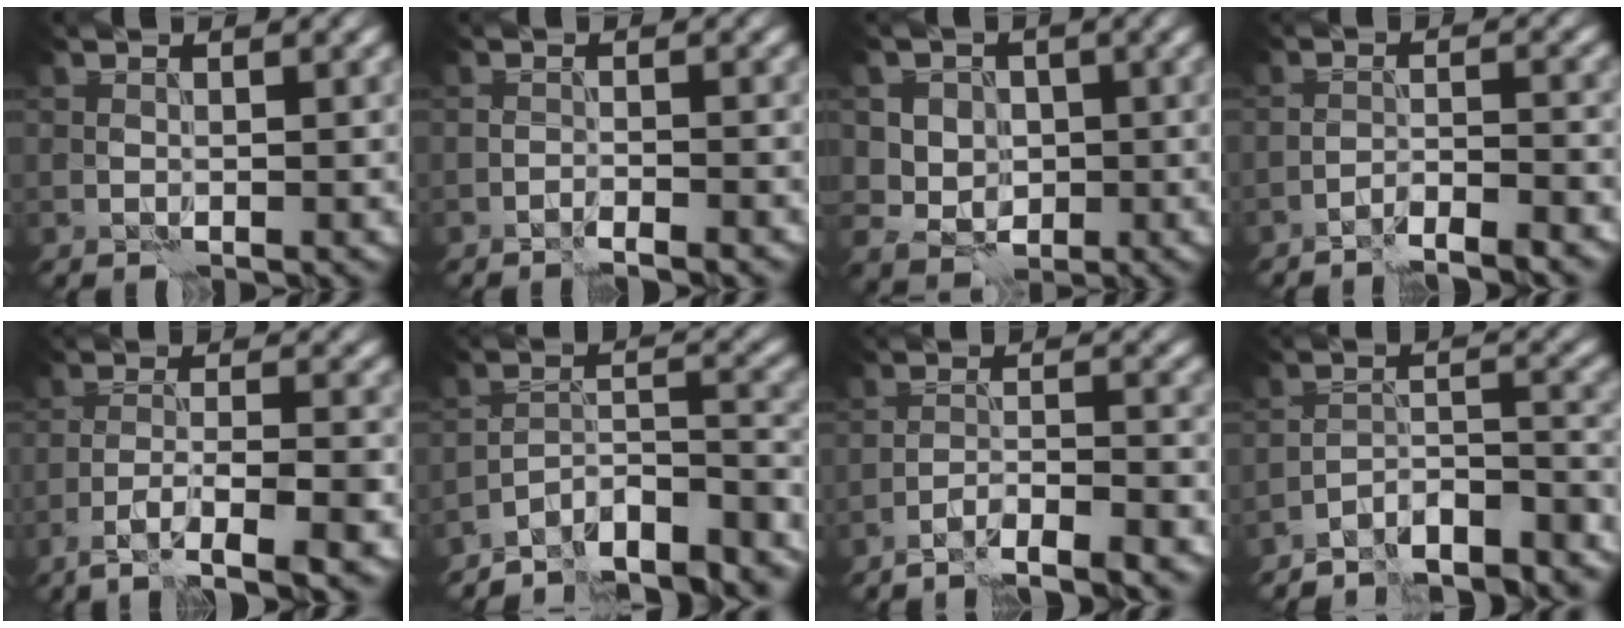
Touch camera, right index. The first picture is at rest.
{"total": 1.5, "force": [-1.4, -0.5, 0.2], "torque": [0.000, 0.004, -0.029]}
{"total": 4.1, "force": [0.7, 3.7, 1.6], "torque": [-0.019, 0.002, 0.007]}
{"total": 3.7, "force": [-3.4, -0.1, 1.5], "torque": [-0.021, 0.009, -0.062]}
{"total": 5.7, "force": [-3.9, 0.6, 4.2], "torque": [-0.069, 0.006, -0.070]}
{"total": 10.4, "force": [-9.4, 2.5, 3.8], "torque": [-0.052, 0.012, -0.134]}
{"total": 5.4, "force": [-4.7, 0.3, 2.6], "torque": [-0.036, 0.008, -0.083]}
{"total": 9.0, "force": [-8.3, 1.9, 3.0], "torque": [-0.042, 0.009, -0.126]}